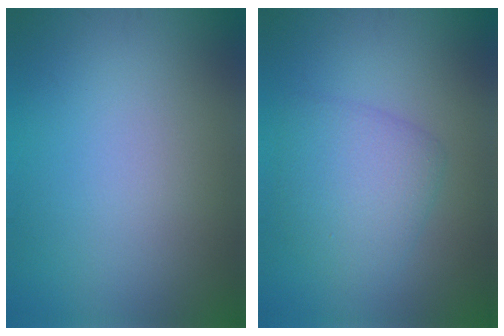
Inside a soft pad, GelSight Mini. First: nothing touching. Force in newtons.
{"total": 3.8, "press": 3.8, "slide": 0.1}